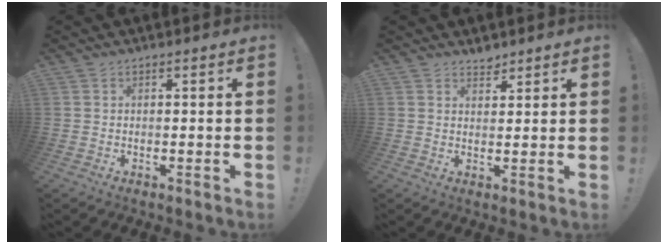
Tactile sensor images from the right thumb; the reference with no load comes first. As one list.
[{"total": 3.0, "force": [2.8, 1.0, 0.5], "torque": [0.016, -0.024, 0.047]}]